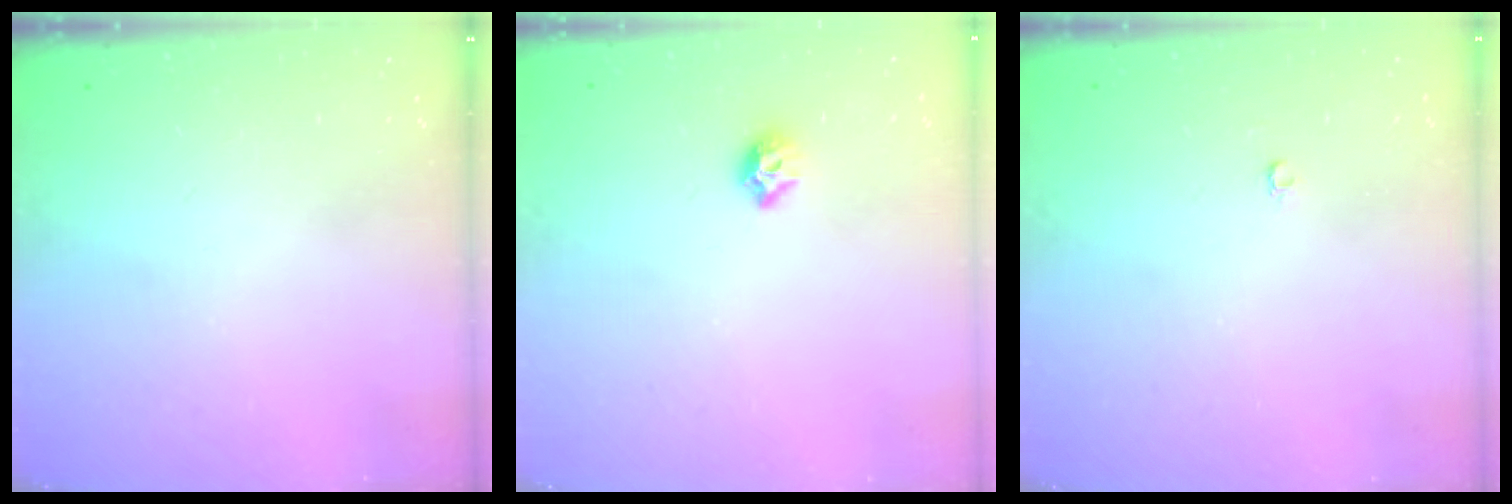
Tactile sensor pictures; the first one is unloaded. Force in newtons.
{"total": 6.4, "press": 6.3, "slide": 0.8}
{"total": 2.0, "press": 2.0, "slide": 0.4}